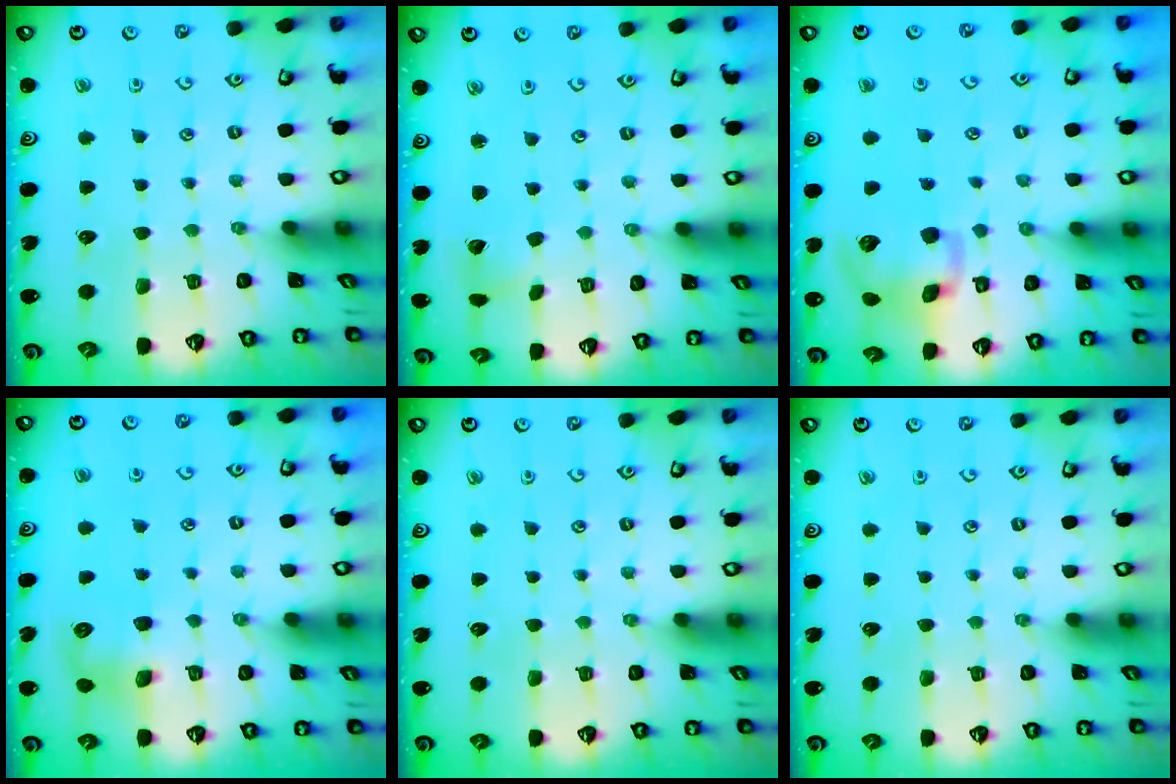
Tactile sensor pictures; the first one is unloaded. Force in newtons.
{"total": 3.5, "press": 3.4, "slide": 0.5}
{"total": 13.1, "press": 13.0, "slide": 2.0}
{"total": 8.4, "press": 8.4, "slide": 0.1}
{"total": 0.0}
{"total": 0.0}